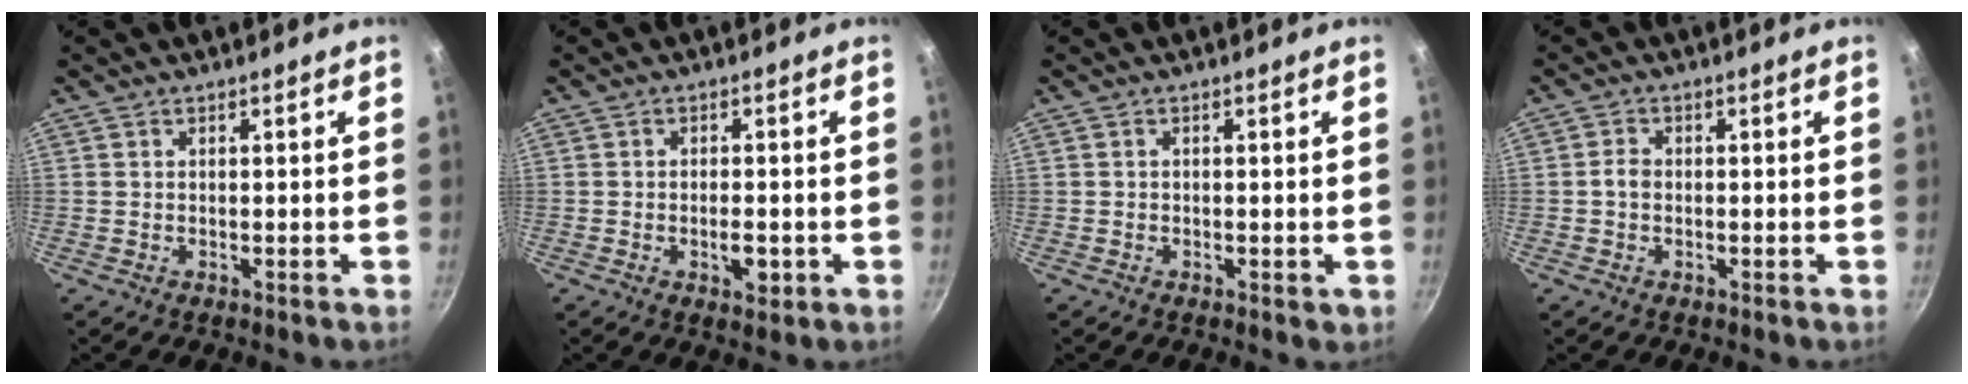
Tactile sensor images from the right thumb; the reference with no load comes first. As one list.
[{"total": 3.8, "force": [-1.1, 1.8, 3.2], "torque": [-0.048, 0.005, -0.018]}, {"total": 1.2, "force": [-0.2, 0.7, 0.9], "torque": [-0.011, 0.002, -0.003]}, {"total": 1.9, "force": [-0.3, 1.5, 1.2], "torque": [-0.019, 0.011, -0.007]}]